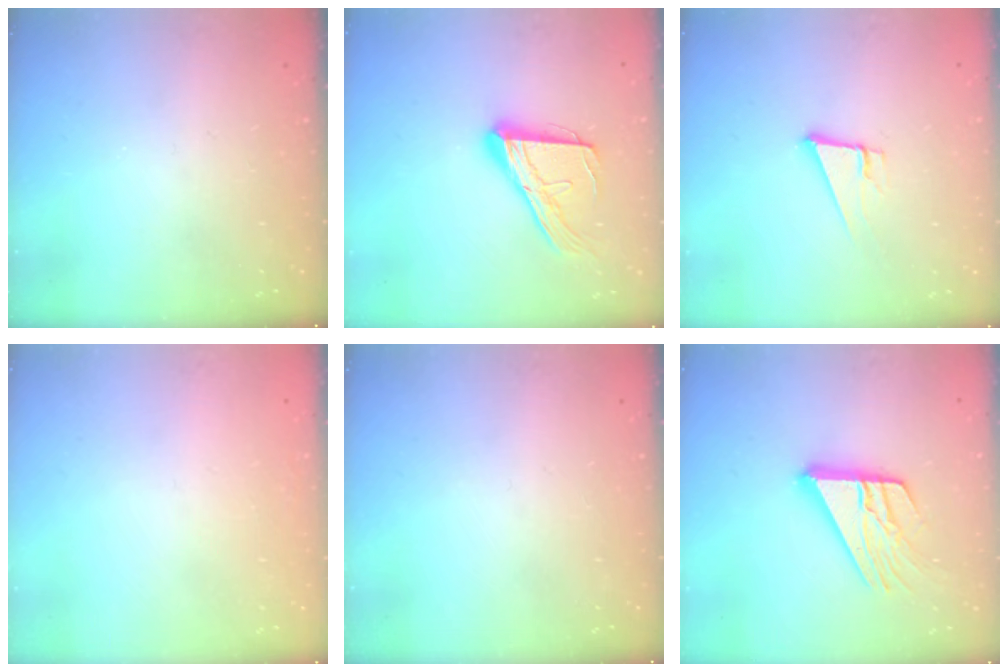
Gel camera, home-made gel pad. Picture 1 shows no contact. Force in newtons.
{"total": 15.3, "press": 15.2, "slide": 1.4}
{"total": 8.4, "press": 8.0, "slide": 2.5}
{"total": 0.8, "press": 0.8, "slide": 0.1}
{"total": 0.0}
{"total": 16.3, "press": 16.2, "slide": 1.6}